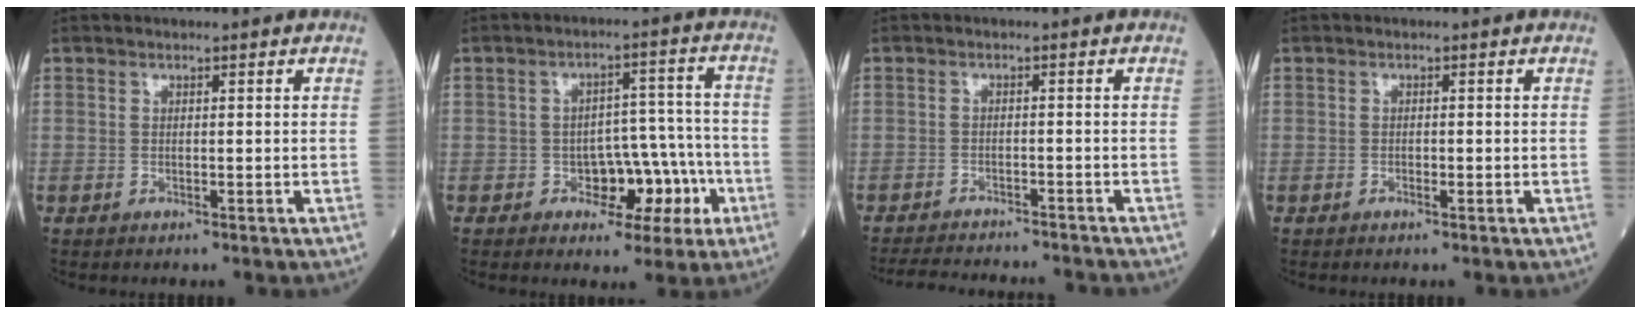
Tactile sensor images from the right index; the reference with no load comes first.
{"total": 6.4, "force": [-2.4, 4.3, 4.2], "torque": [-0.046, 0.025, -0.030]}
{"total": 12.2, "force": [-11.5, 1.6, 3.8], "torque": [-0.064, -0.008, -0.155]}
{"total": 0.8, "force": [-0.4, 0.2, 0.7], "torque": [-0.014, 0.000, -0.006]}